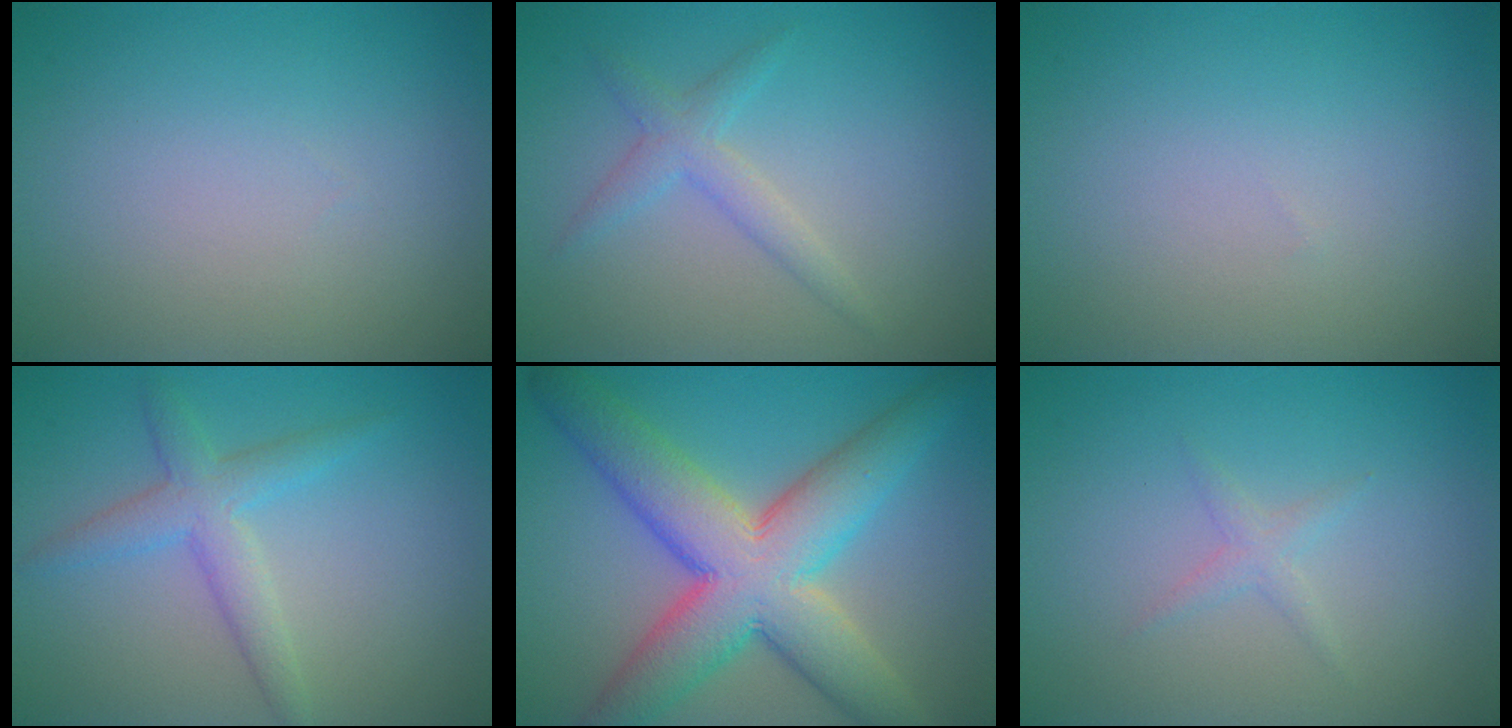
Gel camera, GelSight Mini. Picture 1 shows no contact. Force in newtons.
{"total": 1.3, "press": 1.3, "slide": 0.1}
{"total": 0.0}
{"total": 3.2, "press": 3.2, "slide": 0.1}
{"total": 10.5, "press": 10.5, "slide": 0.4}
{"total": 1.1, "press": 1.1, "slide": 0.1}